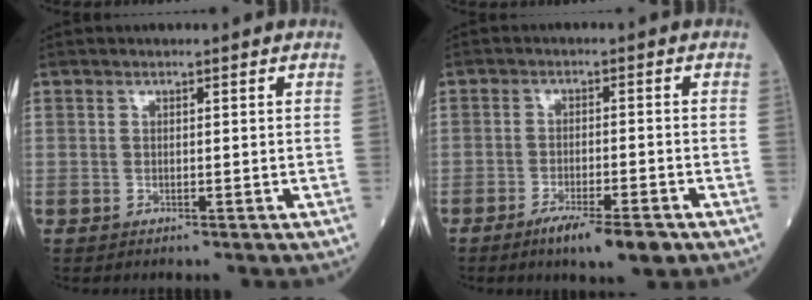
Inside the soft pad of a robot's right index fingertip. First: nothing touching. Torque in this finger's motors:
{"motor_torque": [0.43, -0.35, 0.07, 0.08]}